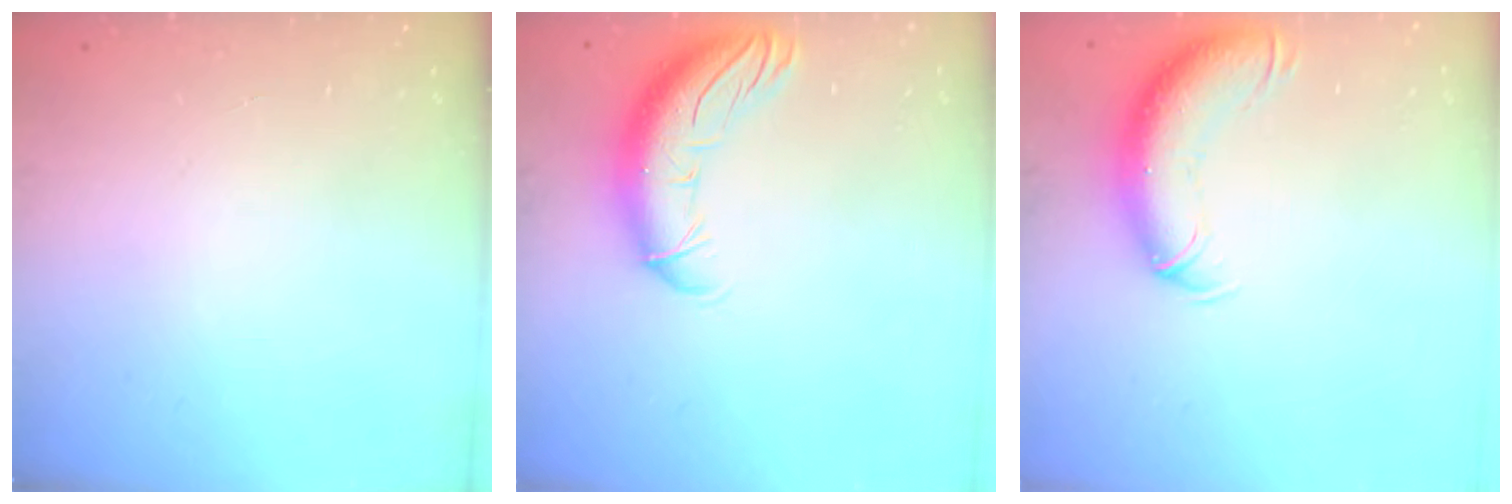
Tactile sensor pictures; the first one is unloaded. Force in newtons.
{"total": 12.4, "press": 12.0, "slide": 2.9}
{"total": 12.5, "press": 12.2, "slide": 3.0}